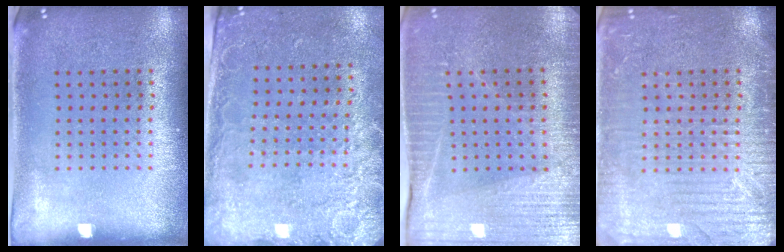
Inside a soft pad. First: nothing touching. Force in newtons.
{"total": 2.5, "press": 2.0, "slide": 1.5}
{"total": 3.5, "press": 3.4, "slide": 0.8}
{"total": 5.1, "press": 5.1, "slide": 0.7}